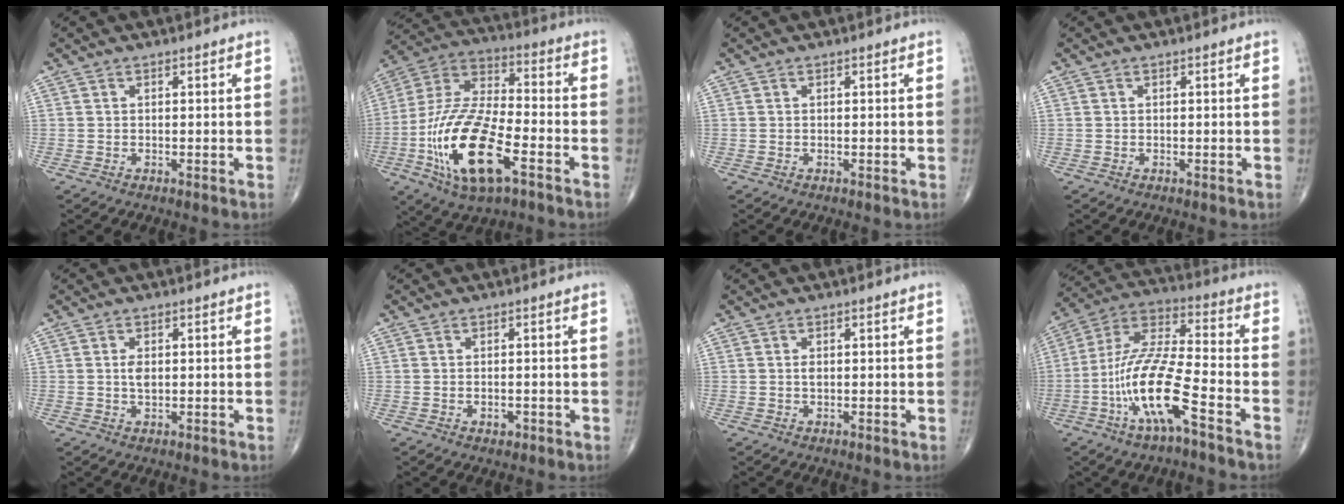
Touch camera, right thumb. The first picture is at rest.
{"total": 21.0, "force": [-7.9, 8.4, 17.5], "torque": [-0.354, 0.029, -0.142]}
{"total": 0.0}
{"total": 0.0}
{"total": 1.6, "force": [0.1, 0.9, 1.3], "torque": [-0.021, 0.000, 0.000]}
{"total": 1.6, "force": [-0.6, 1.0, 1.1], "torque": [-0.016, 0.002, -0.007]}
{"total": 1.0, "force": [0.1, 0.6, 0.8], "torque": [-0.010, 0.001, 0.000]}
{"total": 15.6, "force": [-6.8, 3.5, 13.6], "torque": [-0.284, 0.045, -0.131]}